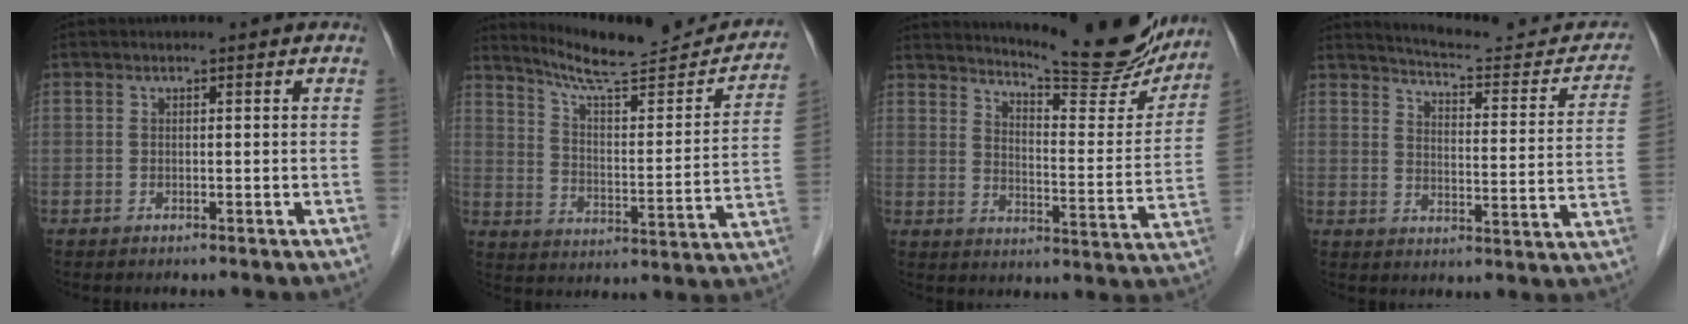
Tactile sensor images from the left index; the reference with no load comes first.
{"total": 18.6, "force": [17.2, 1.5, 6.8], "torque": [-0.100, -0.036, 0.244]}
{"total": 19.3, "force": [17.7, 2.2, 7.3], "torque": [-0.104, -0.055, 0.226]}
{"total": 15.9, "force": [15.1, 2.6, 4.3], "torque": [-0.046, -0.029, 0.183]}